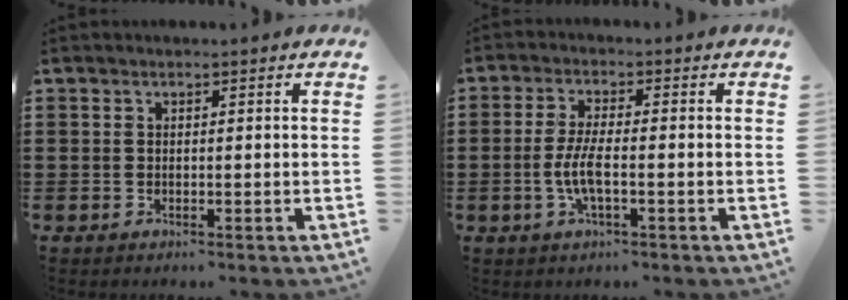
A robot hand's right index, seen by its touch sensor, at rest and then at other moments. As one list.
[{"total": 5.0, "force": [-1.4, 1.1, 4.7], "torque": [-0.111, -0.009, -0.033]}]